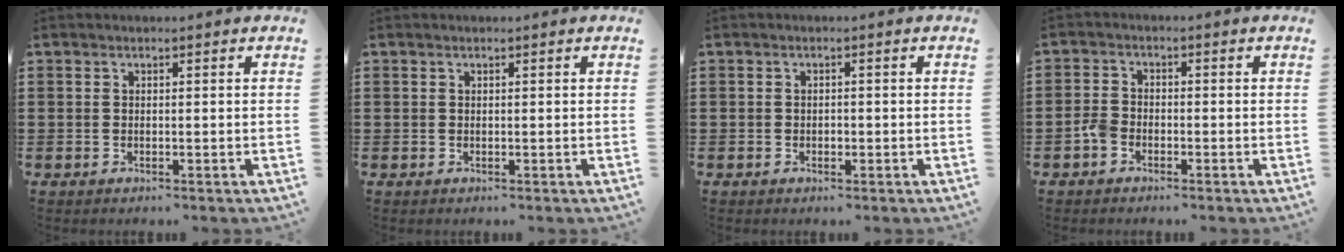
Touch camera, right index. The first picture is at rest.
{"total": 0.0}
{"total": 0.6, "force": [-0.2, 0.5, 0.3], "torque": [-0.006, 0.001, -0.003]}
{"total": 2.6, "force": [-1.4, 1.7, 1.5], "torque": [-0.051, -0.006, -0.033]}